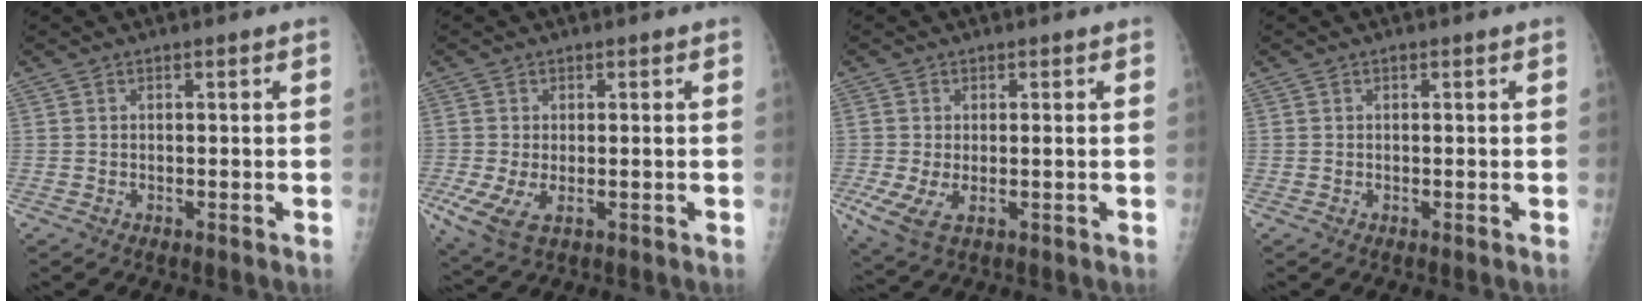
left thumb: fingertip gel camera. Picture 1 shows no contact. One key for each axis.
{"total": 6.3, "fx": -1.4, "fy": 2.8, "fz": 5.4, "tx": -0.127, "ty": -0.011, "tz": -0.017}
{"total": 5.6, "fx": -0.9, "fy": 2.3, "fz": 5.0, "tx": -0.120, "ty": -0.008, "tz": -0.010}
{"total": 0.0}